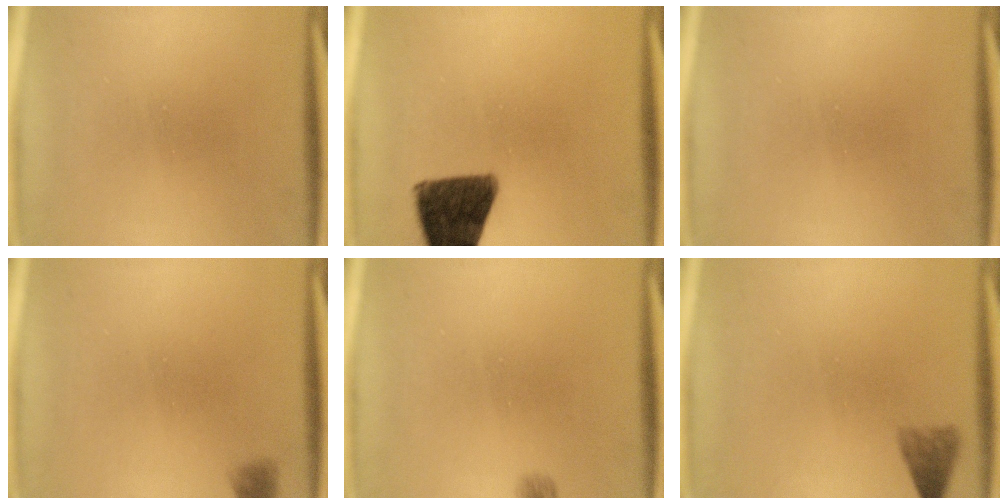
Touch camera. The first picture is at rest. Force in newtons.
{"total": 12.4}
{"total": 0.0}
{"total": 1.2}
{"total": 1.3}
{"total": 2.9}